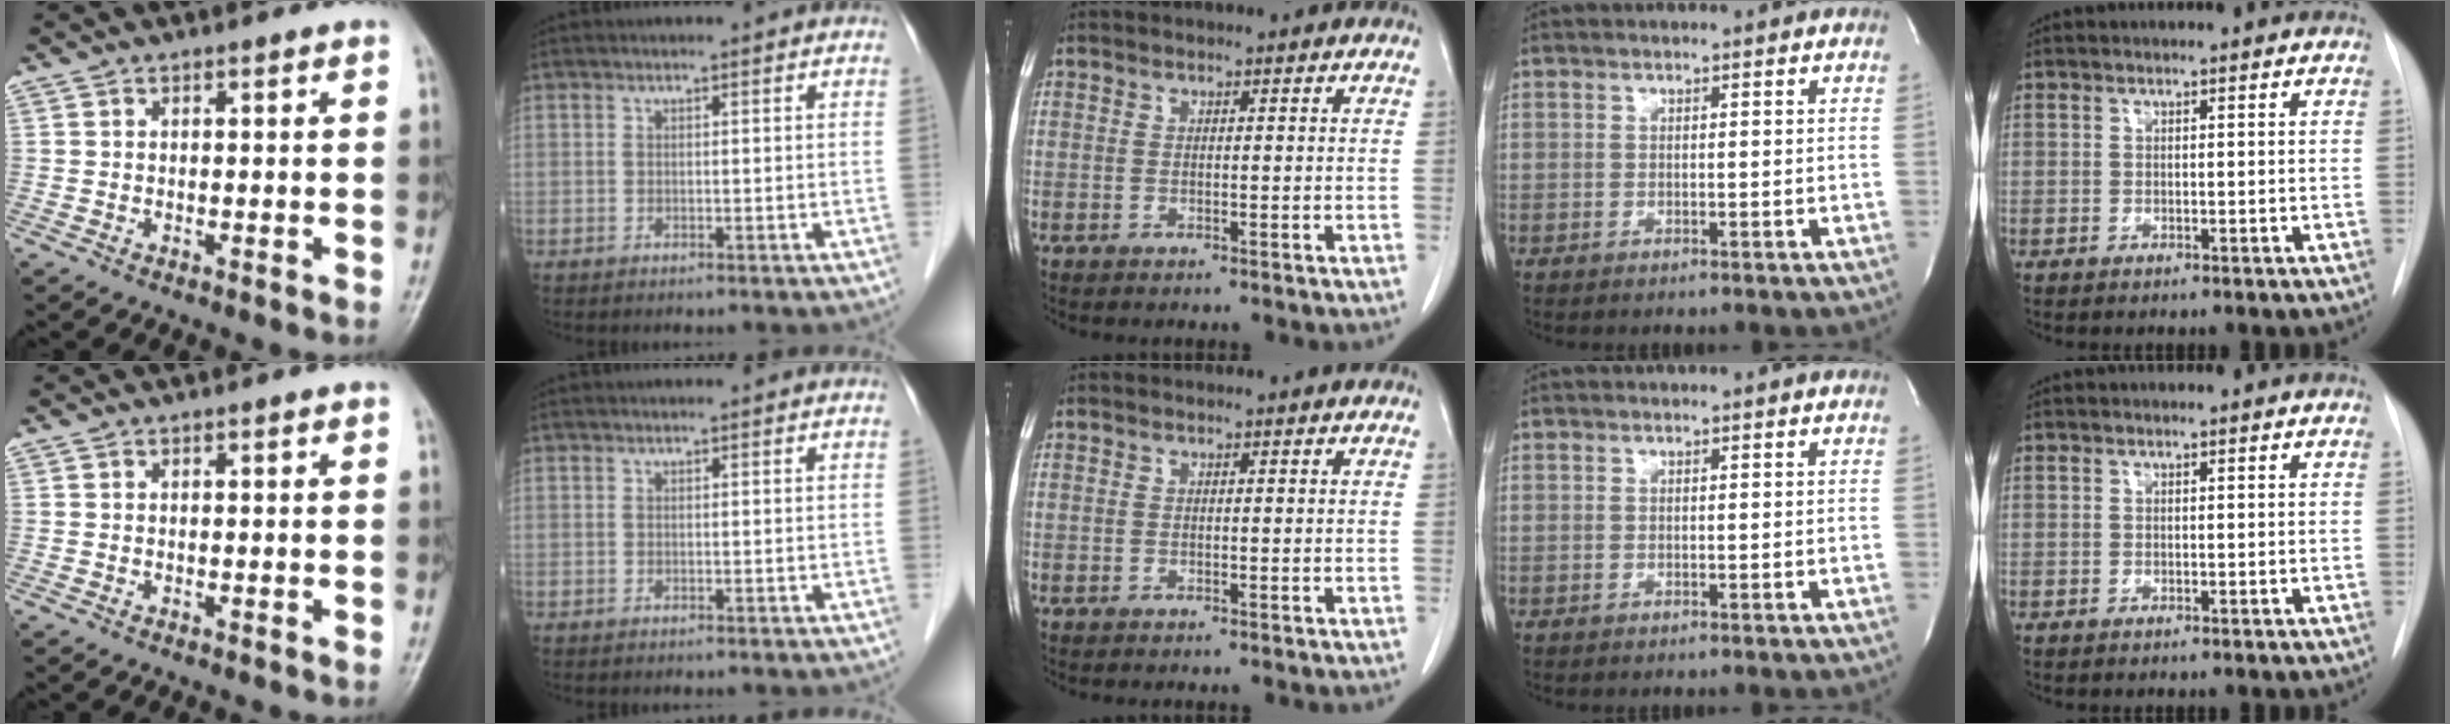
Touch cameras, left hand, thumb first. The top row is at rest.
{}